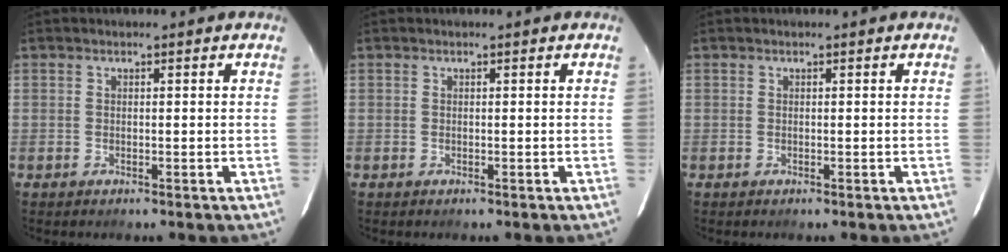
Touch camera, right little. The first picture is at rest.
{"total": 0.0}
{"total": 0.0}